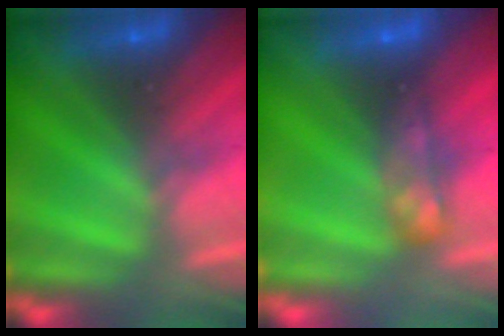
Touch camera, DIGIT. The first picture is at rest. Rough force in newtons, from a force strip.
{"total": 4.5}